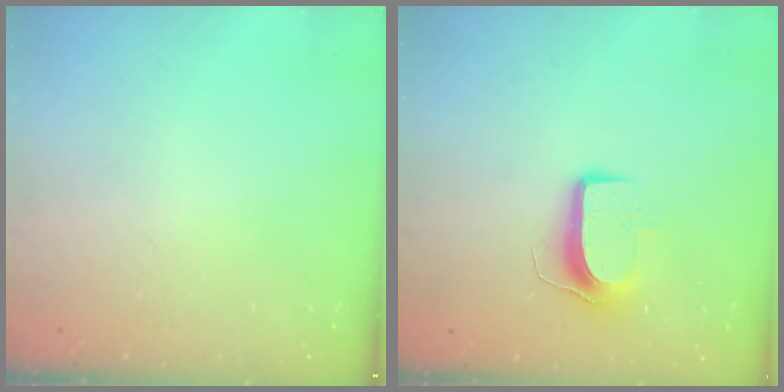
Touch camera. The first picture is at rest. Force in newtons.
{"total": 9.0, "press": 9.0, "slide": 0.2}